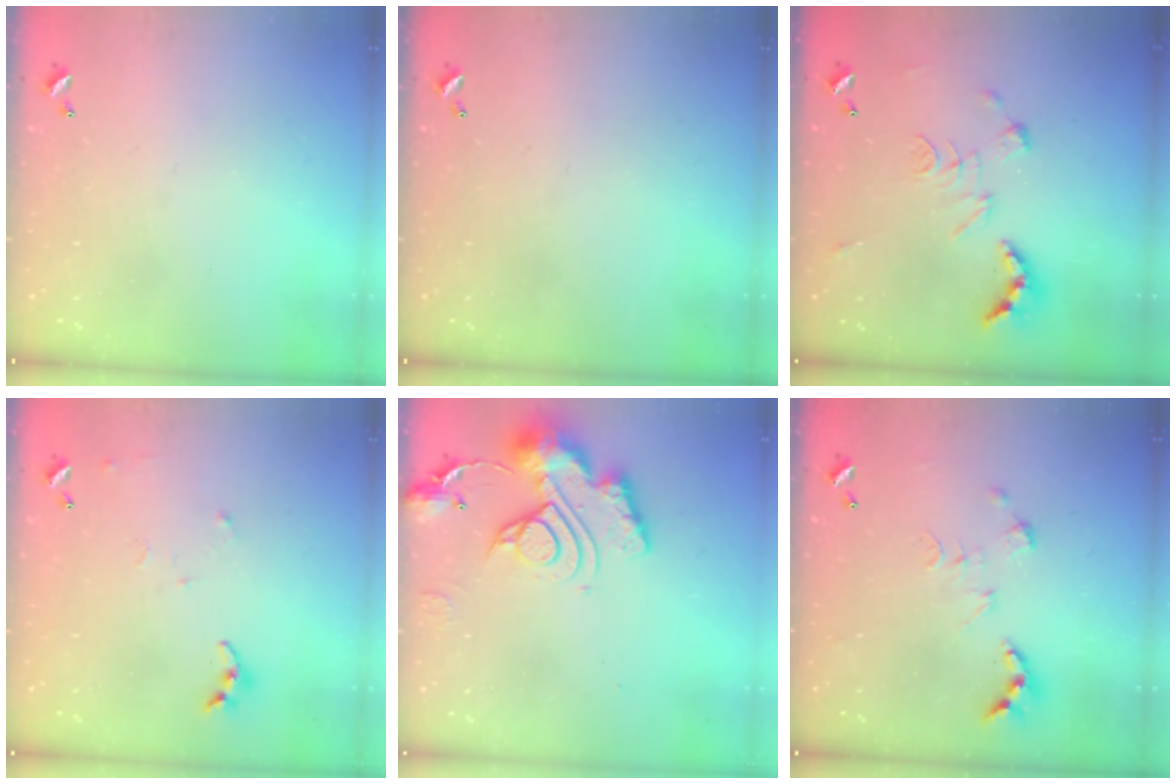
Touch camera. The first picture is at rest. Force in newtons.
{"total": 0.0}
{"total": 2.5, "press": 2.0, "slide": 1.5}
{"total": 7.5, "press": 7.5, "slide": 0.6}
{"total": 15.0, "press": 14.9, "slide": 1.6}
{"total": 0.0}